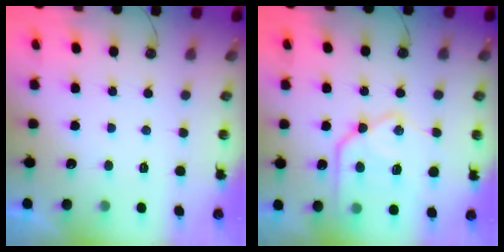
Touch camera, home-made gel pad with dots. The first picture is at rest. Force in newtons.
{"total": 18.3, "press": 18.3, "slide": 1.4}